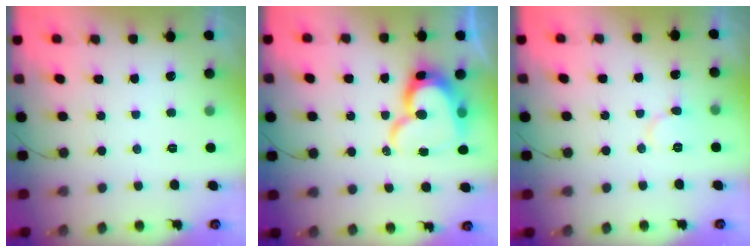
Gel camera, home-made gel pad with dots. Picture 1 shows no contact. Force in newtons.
{"total": 16.2, "press": 16.2, "slide": 1.5}
{"total": 6.3, "press": 6.3, "slide": 0.6}